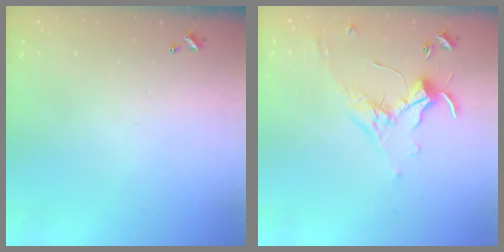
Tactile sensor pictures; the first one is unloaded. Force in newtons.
{"total": 0.0}